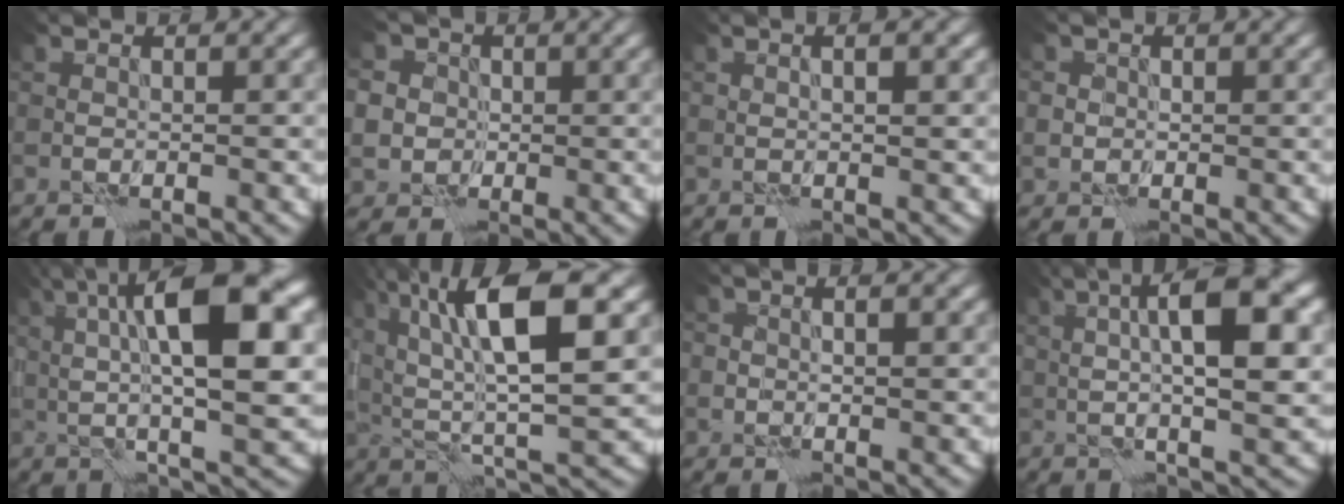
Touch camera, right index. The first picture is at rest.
{"total": 7.2, "force": [1.1, 6.7, 2.2], "torque": [-0.049, 0.027, -0.008]}
{"total": 1.9, "force": [0.9, 0.5, 1.6], "torque": [-0.011, -0.002, 0.009]}
{"total": 1.9, "force": [0.4, 1.9, 0.3], "torque": [0.014, 0.011, -0.014]}
{"total": 11.8, "force": [3.2, 2.9, 11.0], "torque": [-0.163, 0.013, 0.051]}
{"total": 11.1, "force": [3.9, 2.8, 10.0], "torque": [-0.177, 0.010, 0.071]}
{"total": 1.9, "force": [0.3, 1.4, 1.3], "torque": [-0.003, 0.006, 0.000]}
{"total": 8.6, "force": [1.9, 1.9, 8.2], "torque": [-0.119, 0.013, 0.028]}